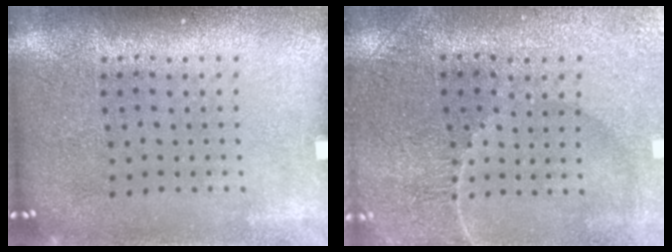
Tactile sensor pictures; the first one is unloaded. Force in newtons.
{"total": 1.0, "press": 0.9, "slide": 0.3}